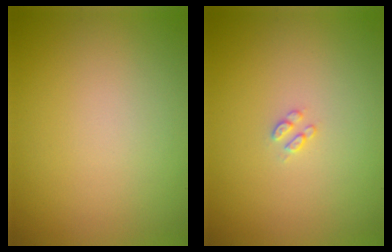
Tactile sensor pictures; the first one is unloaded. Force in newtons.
{"total": 1.0, "press": 0.9, "slide": 0.2}